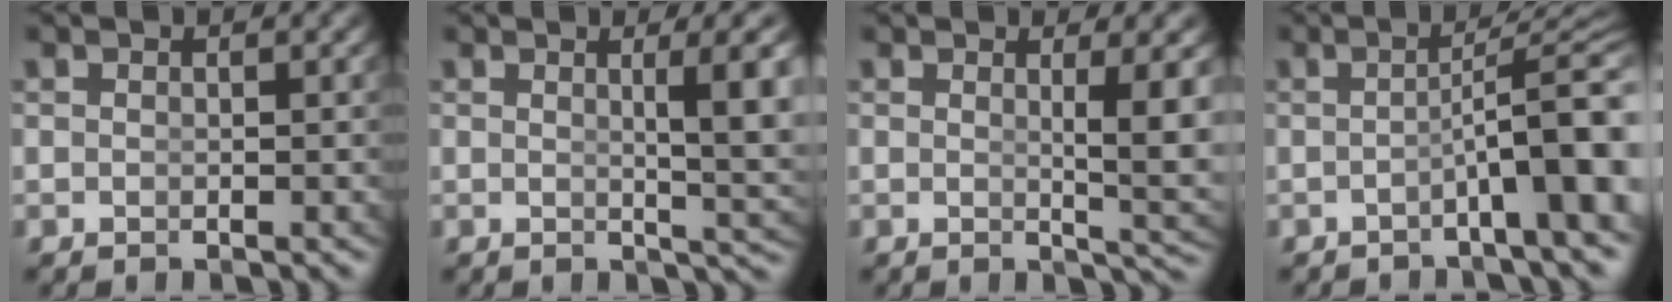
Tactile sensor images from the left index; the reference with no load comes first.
{"total": 4.5, "force": [0.8, 0.2, 4.4], "torque": [-0.051, -0.006, 0.018]}
{"total": 3.8, "force": [0.6, -0.1, 3.7], "torque": [-0.047, -0.013, 0.014]}
{"total": 5.9, "force": [-2.7, 0.6, 5.2], "torque": [-0.056, 0.013, -0.042]}